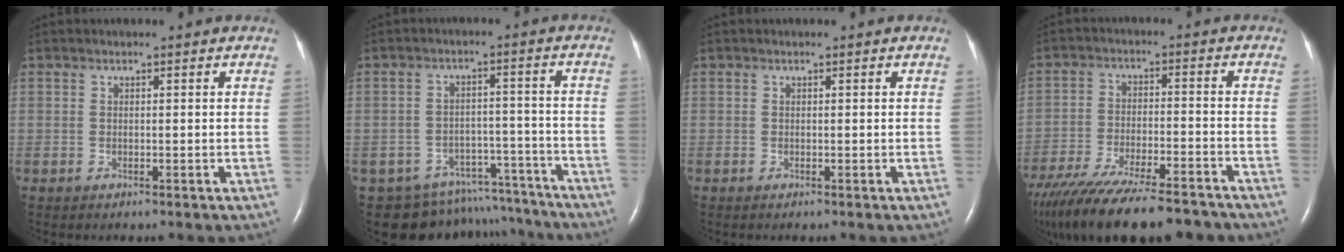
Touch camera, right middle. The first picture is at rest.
{"total": 13.2, "force": [-11.9, 5.6, 1.0], "torque": [-0.008, 0.047, -0.147]}
{"total": 0.0}
{"total": 23.2, "force": [-19.0, 5.2, 12.2], "torque": [-0.233, -0.042, -0.286]}